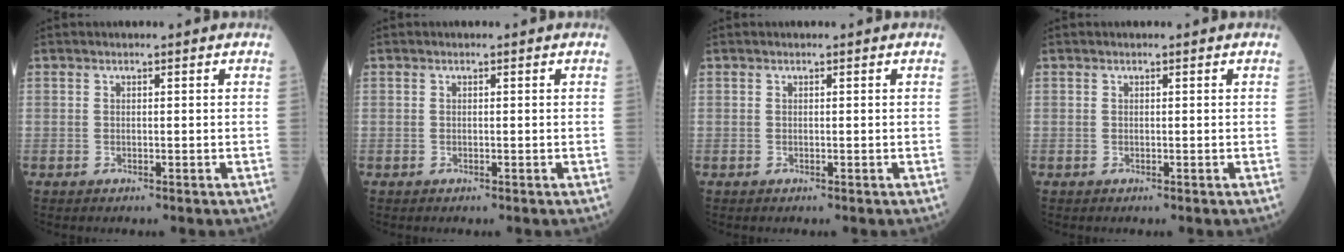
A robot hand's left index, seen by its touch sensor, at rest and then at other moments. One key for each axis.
{"total": 0.0}
{"total": 0.0}
{"total": 0.0}